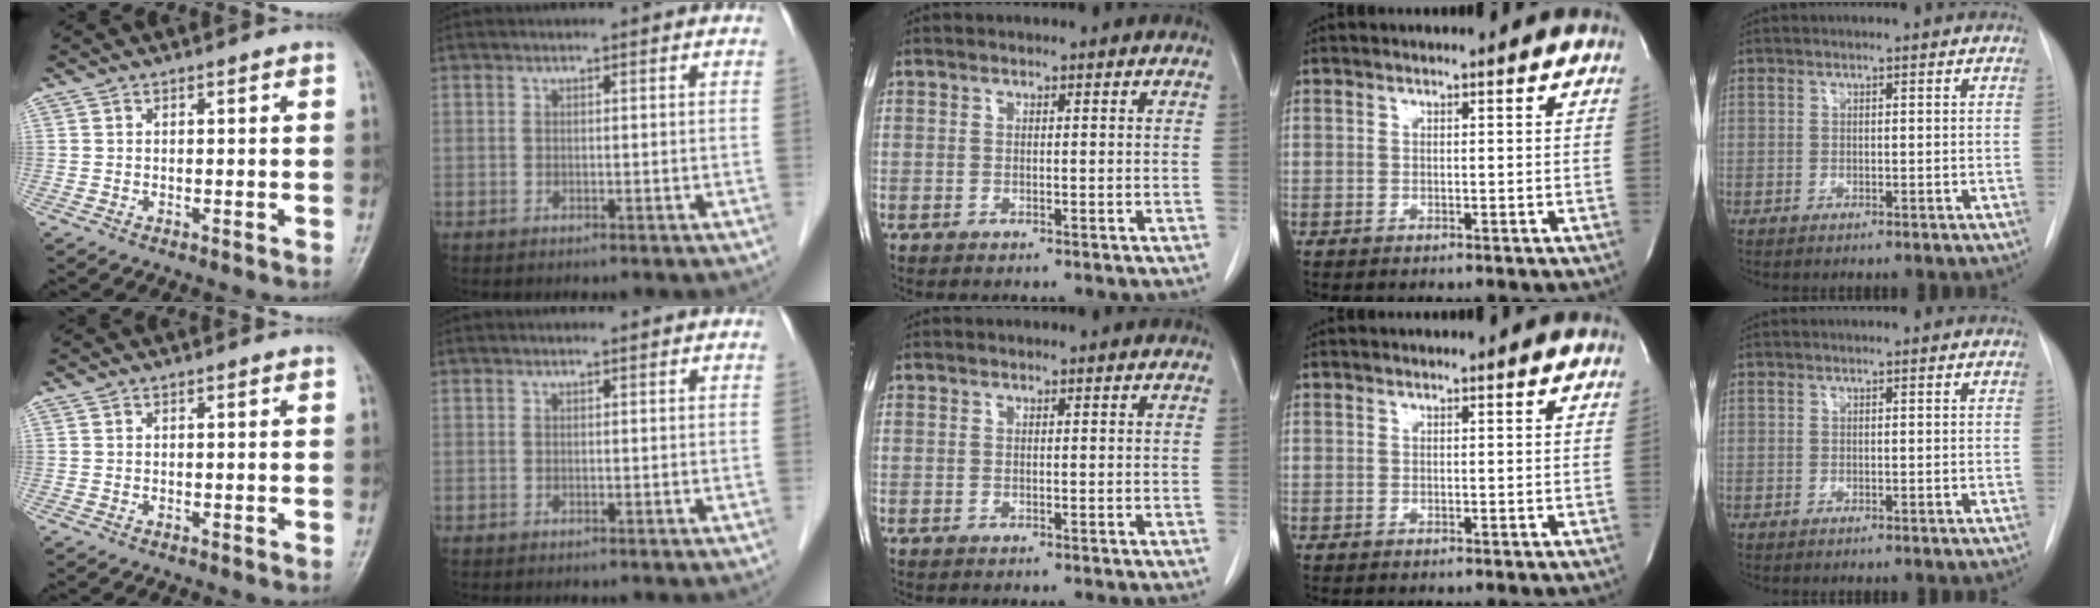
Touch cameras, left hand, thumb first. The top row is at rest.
{}